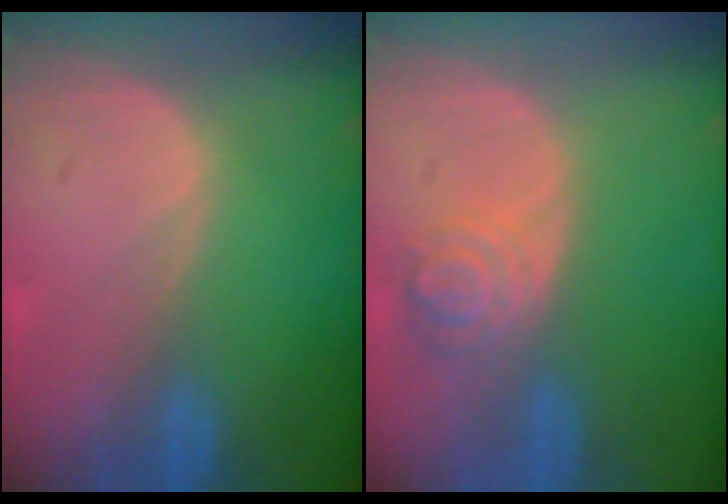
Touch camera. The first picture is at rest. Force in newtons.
{"total": 4.2, "press": 4.2, "slide": 0.7}